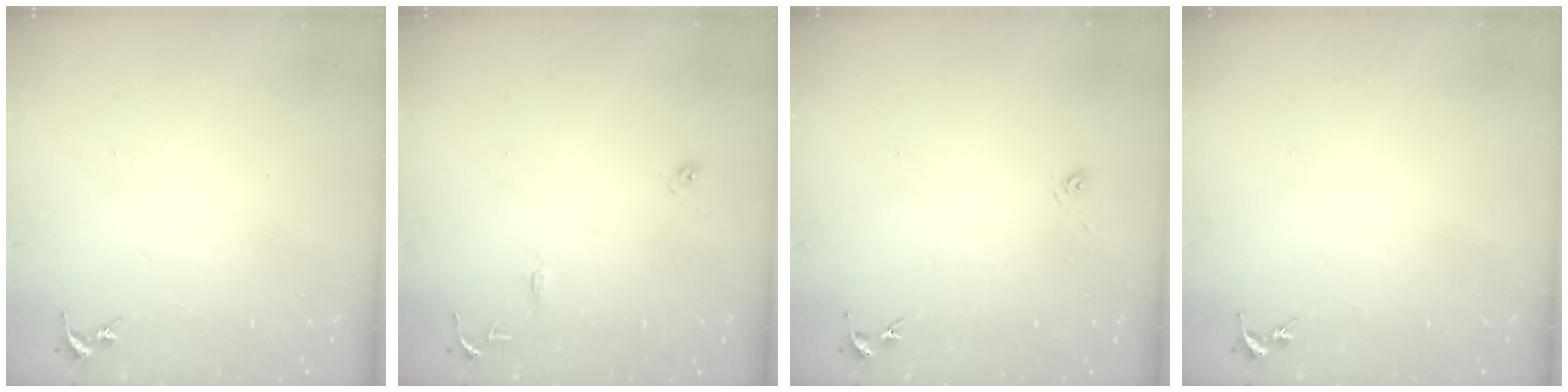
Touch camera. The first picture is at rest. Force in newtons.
{"total": 9.1, "press": 9.1, "slide": 0.8}
{"total": 3.2, "press": 2.7, "slide": 1.7}
{"total": 0.0}